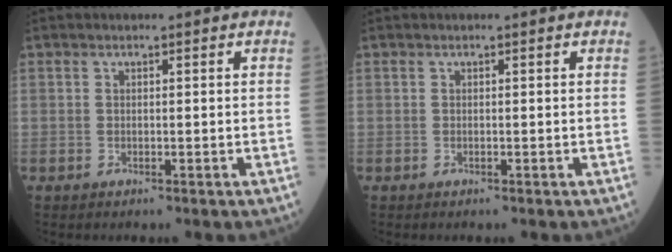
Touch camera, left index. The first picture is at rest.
{"total": 0.0}